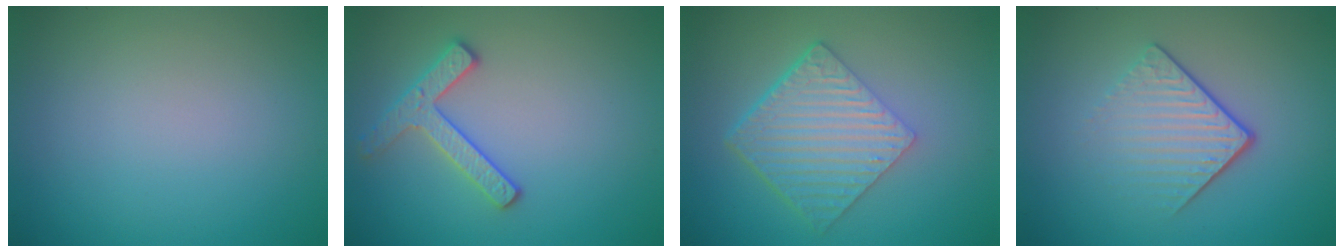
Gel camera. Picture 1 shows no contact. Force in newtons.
{"total": 2.5, "press": 2.5, "slide": 0.4}
{"total": 6.3, "press": 4.3, "slide": 4.6}
{"total": 4.2, "press": 2.5, "slide": 3.4}